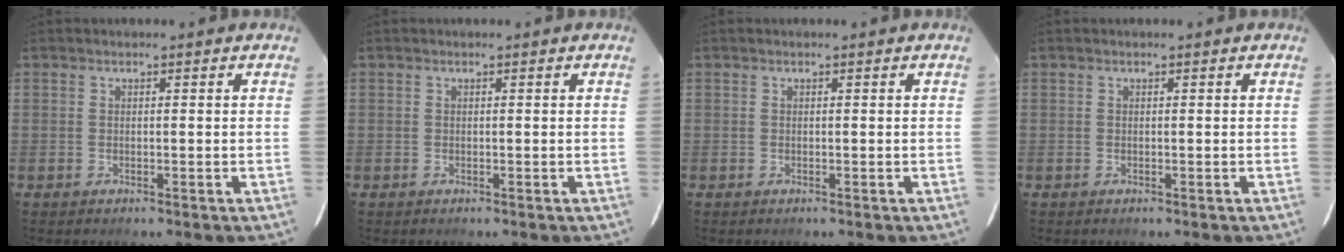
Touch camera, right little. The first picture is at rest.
{"total": 0.0}
{"total": 0.0}
{"total": 0.0}